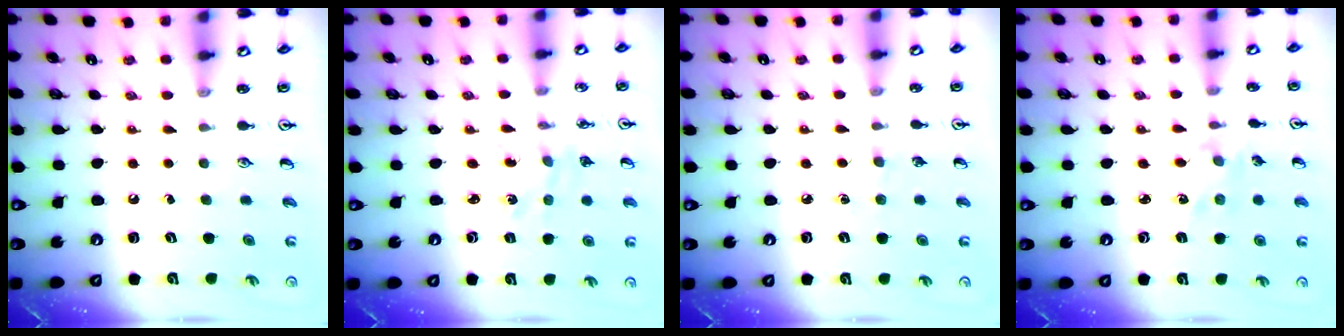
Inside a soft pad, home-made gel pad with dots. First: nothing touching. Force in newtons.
{"total": 1.0, "press": 0.9, "slide": 0.1}
{"total": 2.8, "press": 2.8, "slide": 0.4}
{"total": 2.0, "press": 2.0, "slide": 0.5}